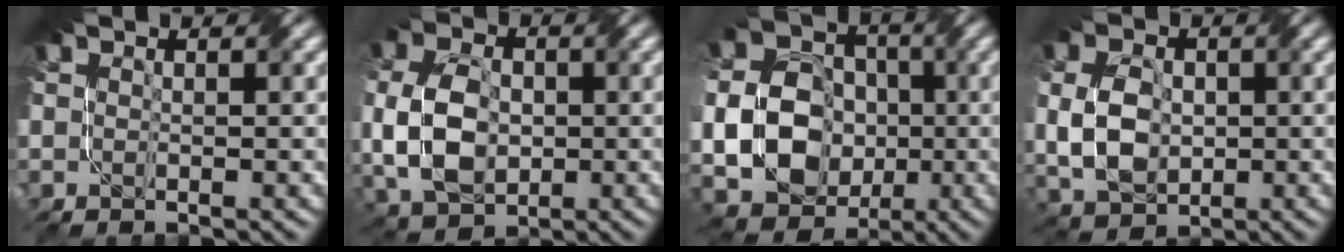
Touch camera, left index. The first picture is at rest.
{"total": 7.1, "force": [-1.4, 4.7, 5.2], "torque": [-0.119, -0.004, -0.037]}
{"total": 13.6, "force": [-2.5, 11.4, 7.0], "torque": [-0.139, -0.026, -0.055]}
{"total": 5.9, "force": [-1.0, 4.0, 4.2], "torque": [-0.098, -0.004, -0.022]}